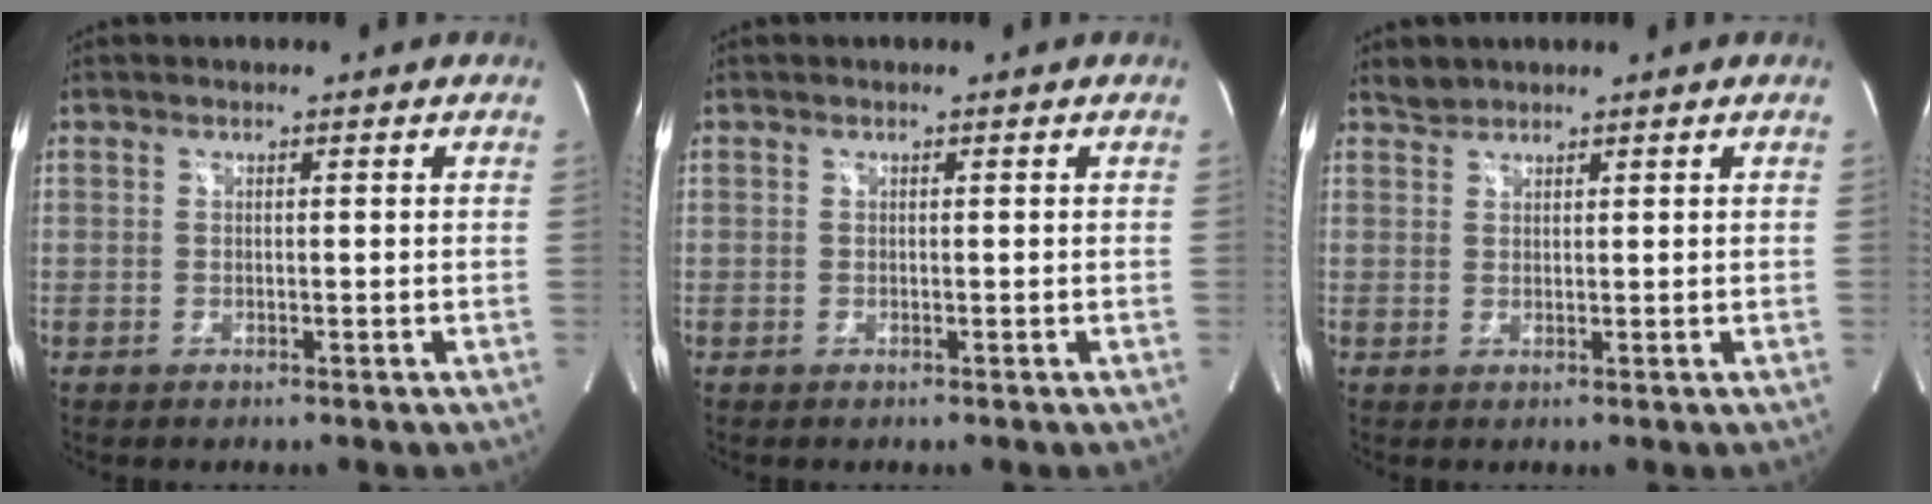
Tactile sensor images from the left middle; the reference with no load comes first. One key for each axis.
{"total": 0.0}
{"total": 1.5, "fx": 1.4, "fy": 0.4, "fz": -0.1, "tx": 0.000, "ty": 0.003, "tz": 0.028}